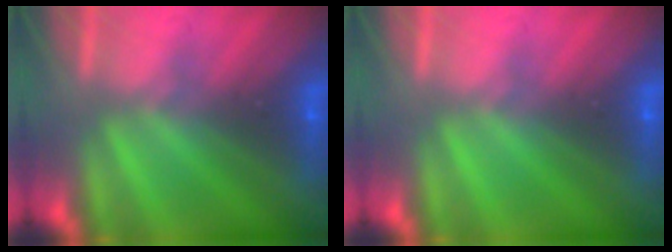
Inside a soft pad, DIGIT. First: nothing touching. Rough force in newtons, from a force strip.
{"total": 0.0}